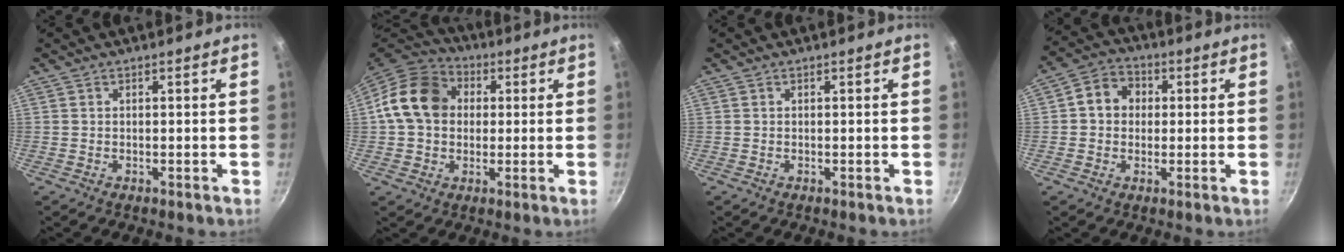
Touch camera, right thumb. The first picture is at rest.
{"total": 14.3, "force": [2.0, 11.6, 8.2], "torque": [-0.120, 0.025, 0.017]}
{"total": 0.0}
{"total": 7.0, "force": [0.8, 6.1, 3.5], "torque": [-0.030, 0.015, -0.002]}